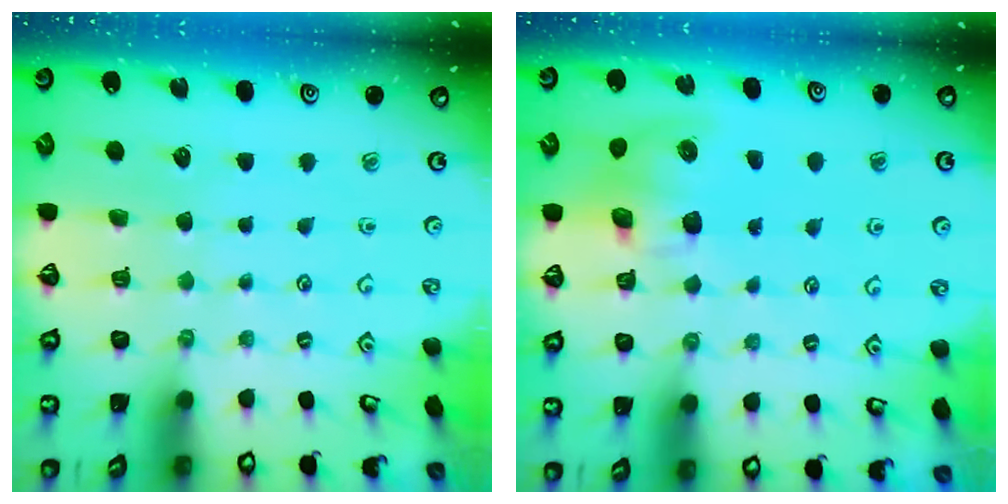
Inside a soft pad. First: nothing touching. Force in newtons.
{"total": 8.8, "press": 8.7, "slide": 1.3}